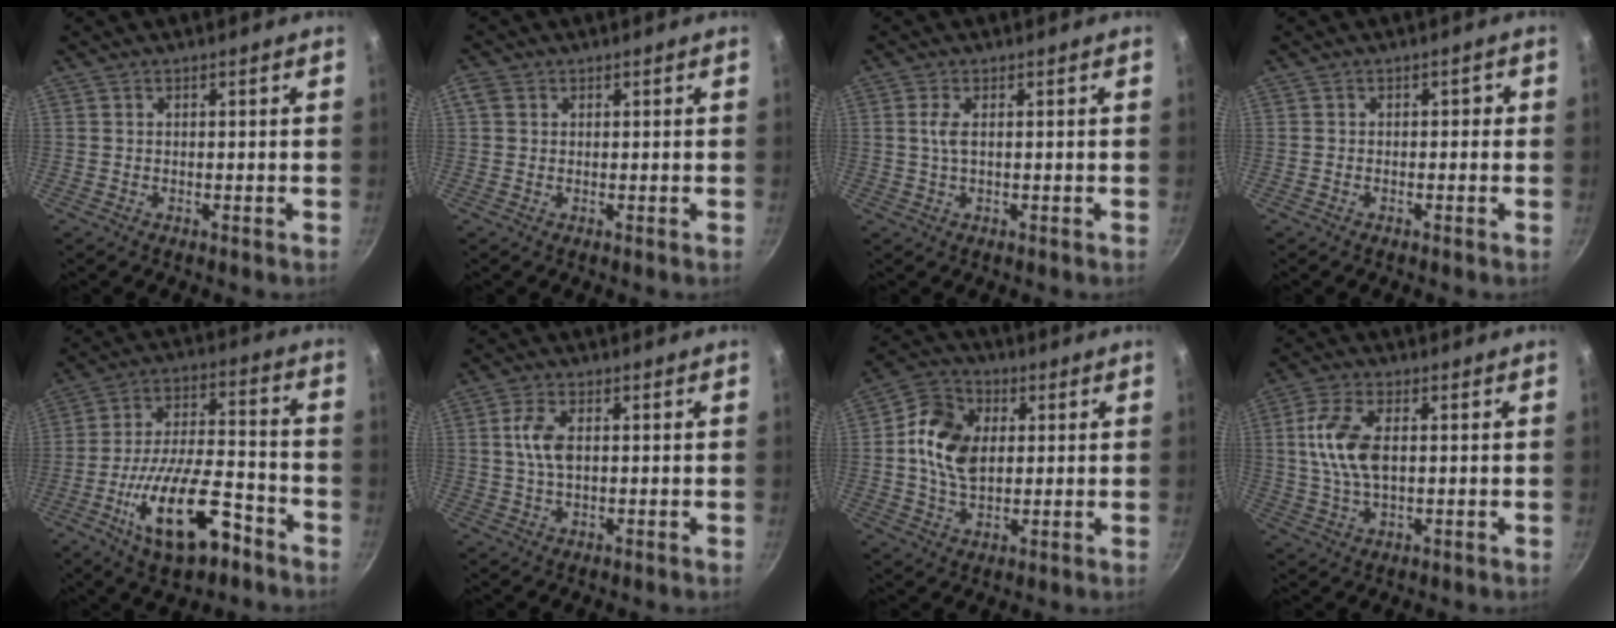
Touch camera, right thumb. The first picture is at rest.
{"total": 2.1, "force": [0.6, 1.7, 1.0], "torque": [-0.018, 0.001, 0.008]}
{"total": 2.4, "force": [0.4, 0.8, 2.2], "torque": [-0.054, 0.002, 0.009]}
{"total": 1.4, "force": [-0.5, 1.0, 0.8], "torque": [-0.003, 0.010, -0.009]}
{"total": 18.4, "force": [-8.9, 7.6, 14.2], "torque": [-0.234, 0.047, -0.152]}
{"total": 5.3, "force": [0.8, 2.8, 4.4], "torque": [-0.090, 0.006, 0.014]}
{"total": 12.2, "force": [1.7, 8.5, 8.5], "torque": [-0.132, 0.006, 0.019]}
{"total": 9.7, "force": [1.2, 5.0, 8.2], "torque": [-0.162, 0.006, 0.021]}